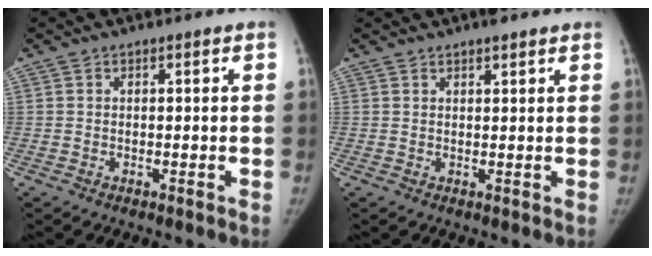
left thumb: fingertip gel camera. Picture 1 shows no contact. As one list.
[{"total": 2.4, "force": [1.9, 0.6, 1.3], "torque": [-0.014, -0.004, 0.025]}]